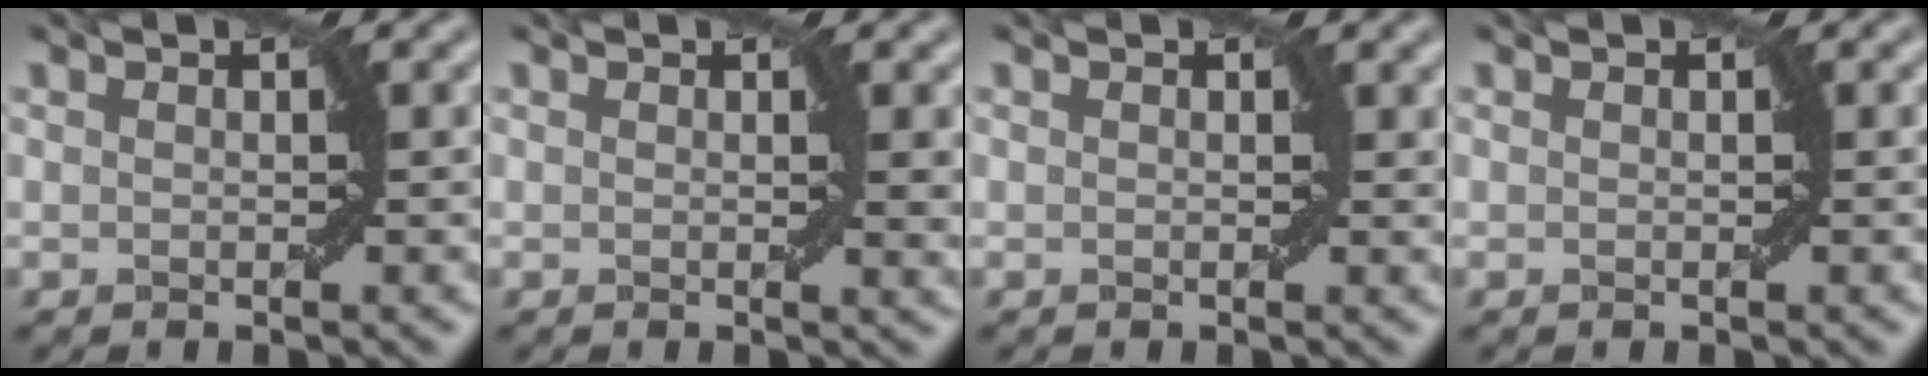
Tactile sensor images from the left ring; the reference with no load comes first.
{"total": 1.5, "force": [0.5, 0.3, 1.4], "torque": [-0.014, -0.004, 0.007]}
{"total": 0.7, "force": [0.3, 0.5, 0.4], "torque": [0.000, -0.004, 0.005]}
{"total": 0.0}